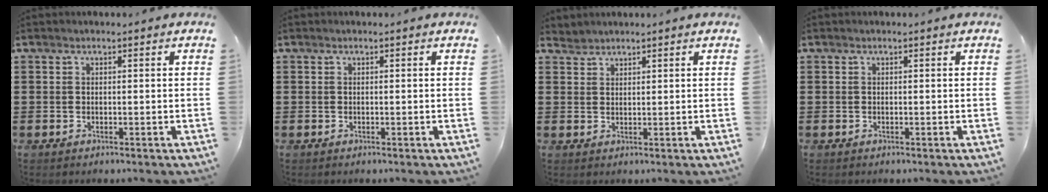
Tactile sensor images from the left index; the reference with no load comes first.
{"total": 0.0}
{"total": 1.8, "force": [1.5, 0.8, -0.3], "torque": [0.000, 0.002, 0.032]}
{"total": 0.0}